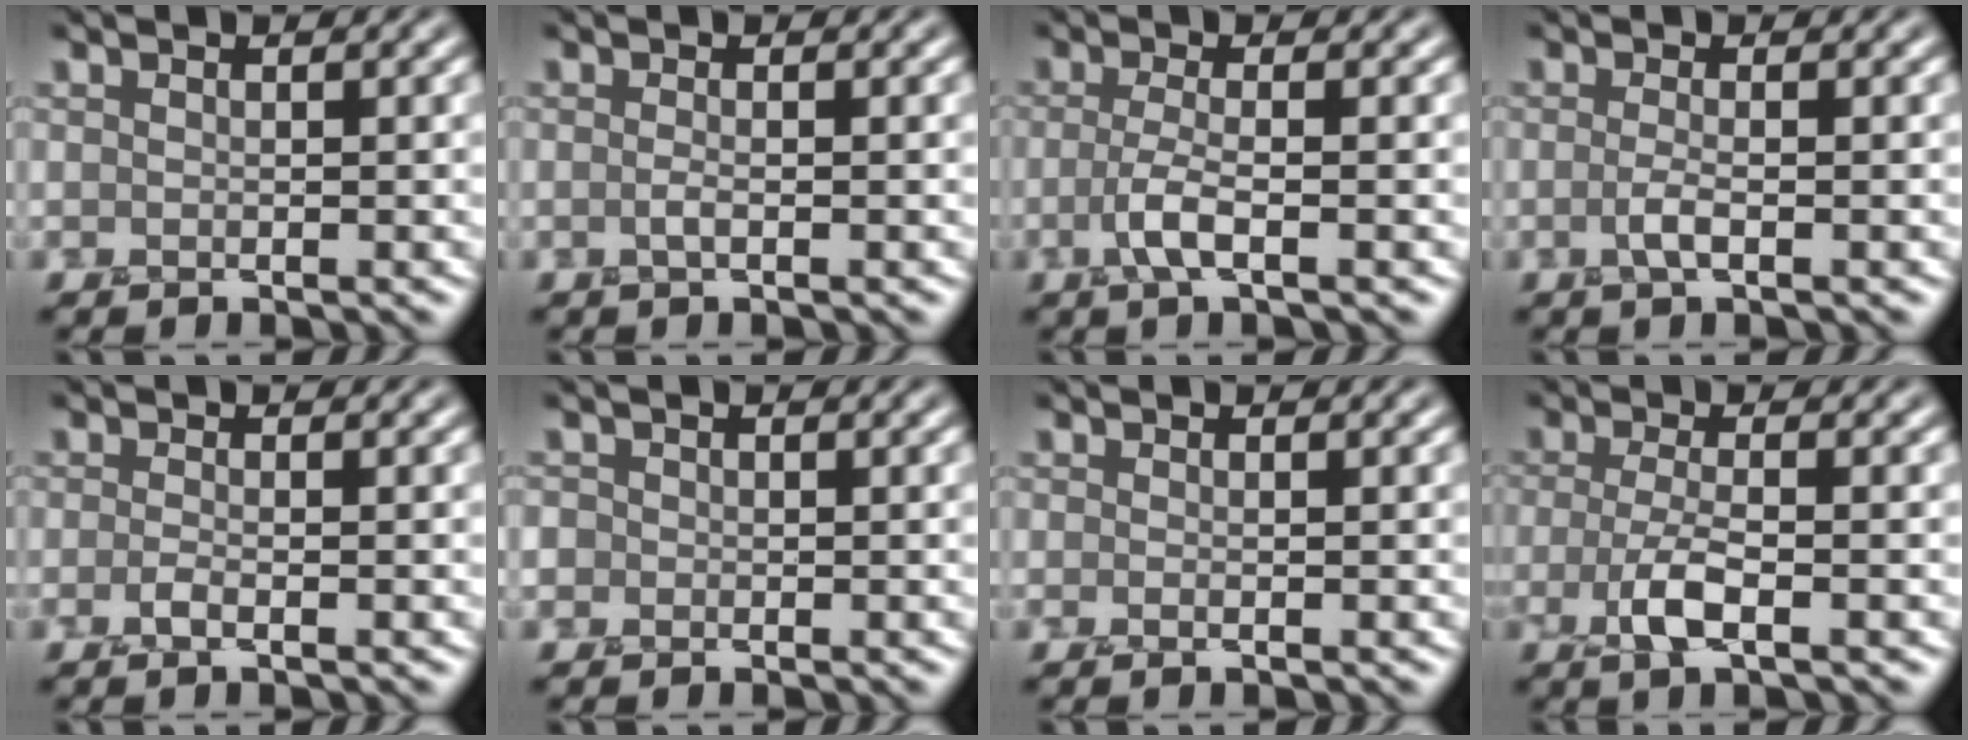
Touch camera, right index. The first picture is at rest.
{"total": 0.7, "force": [-0.1, 0.3, 0.6], "torque": [-0.009, 0.004, -0.005]}
{"total": 2.3, "force": [-0.7, 0.6, 2.2], "torque": [-0.050, 0.001, -0.018]}
{"total": 1.4, "force": [-0.2, 0.5, 1.3], "torque": [-0.025, 0.004, -0.011]}
{"total": 1.2, "force": [-0.6, 0.4, 1.0], "torque": [-0.024, 0.002, -0.017]}
{"total": 0.8, "force": [-0.4, 0.6, -0.3], "torque": [0.006, 0.005, -0.009]}
{"total": 0.6, "force": [-0.2, 0.3, 0.5], "torque": [-0.013, -0.002, -0.006]}
{"total": 3.1, "force": [-1.3, 1.0, 2.7], "torque": [-0.064, 0.002, -0.028]}